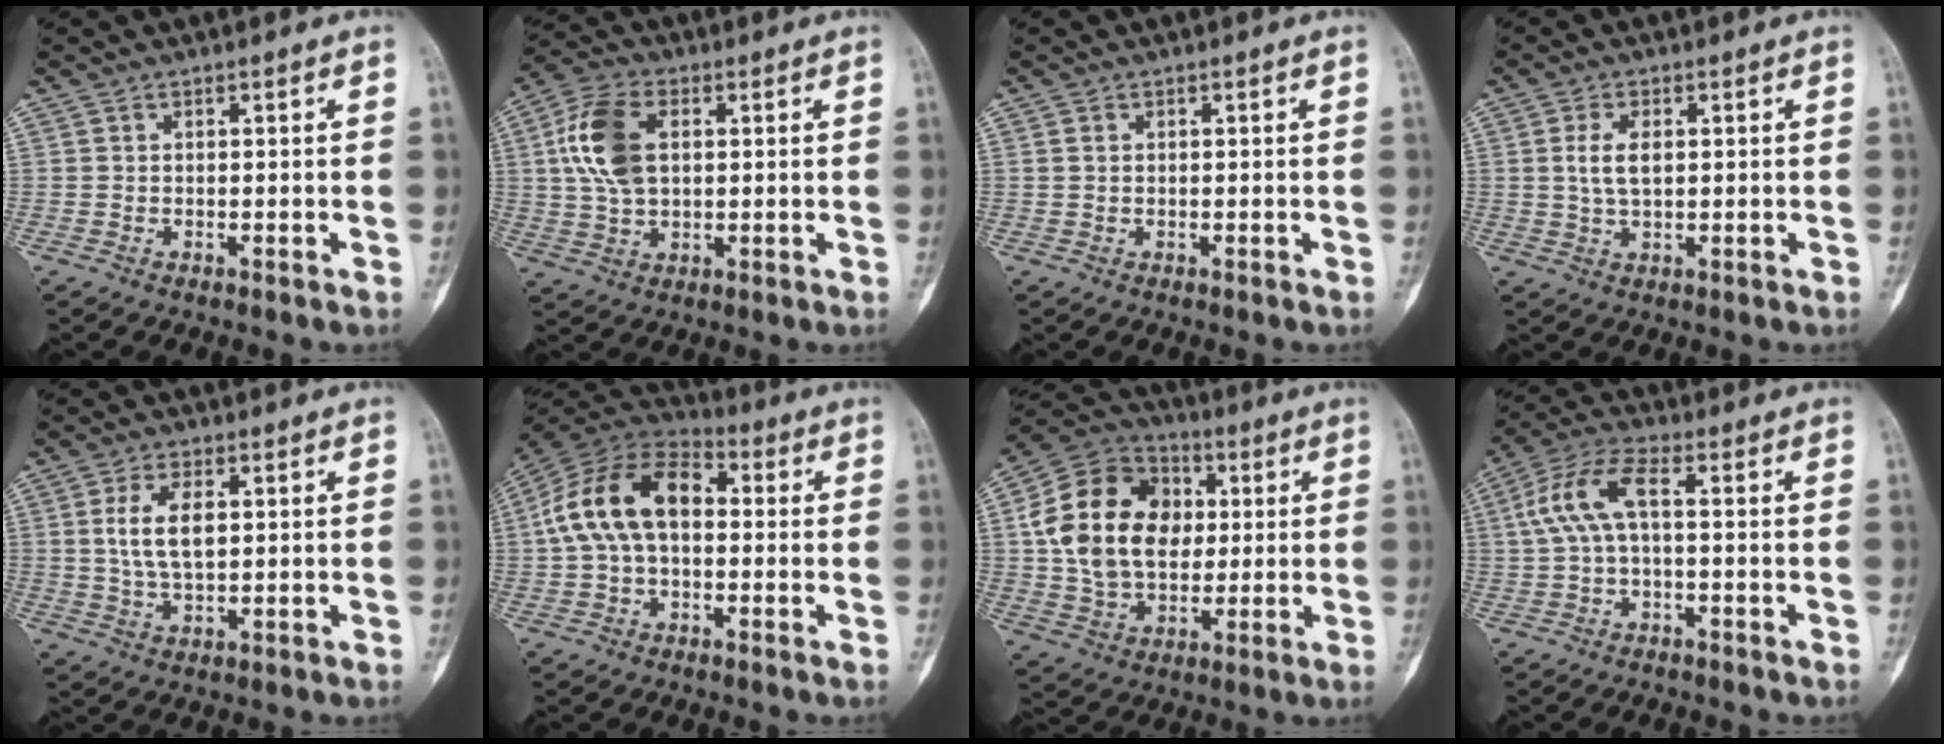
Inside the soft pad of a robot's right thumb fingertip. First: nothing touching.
{"total": 11.8, "force": [2.3, 7.1, 9.1], "torque": [-0.185, 0.011, 0.043]}
{"total": 0.7, "force": [0.2, 0.5, 0.5], "torque": [-0.008, 0.003, 0.006]}
{"total": 4.7, "force": [0.8, 2.3, 3.9], "torque": [-0.076, -0.001, 0.017]}
{"total": 7.7, "force": [1.4, 3.9, 6.6], "torque": [-0.123, -0.002, 0.028]}
{"total": 16.1, "force": [1.1, 10.0, 12.5], "torque": [-0.225, 0.044, 0.006]}
{"total": 20.2, "force": [2.7, 14.6, 13.7], "torque": [-0.228, 0.016, 0.048]}
{"total": 8.5, "force": [0.5, 3.4, 7.8], "torque": [-0.180, 0.035, 0.004]}